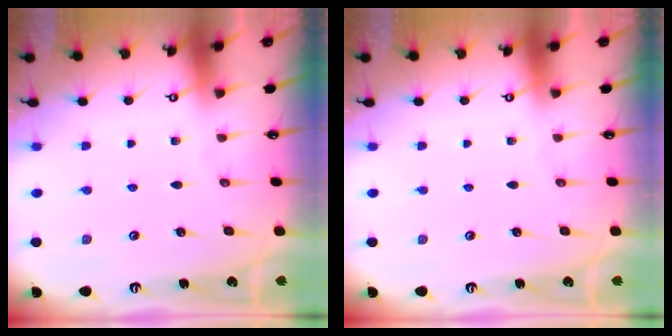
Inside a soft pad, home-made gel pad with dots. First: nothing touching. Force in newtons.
{"total": 0.0}